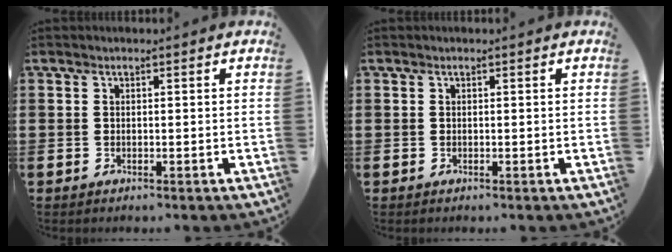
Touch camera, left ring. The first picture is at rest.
{"total": 0.0}